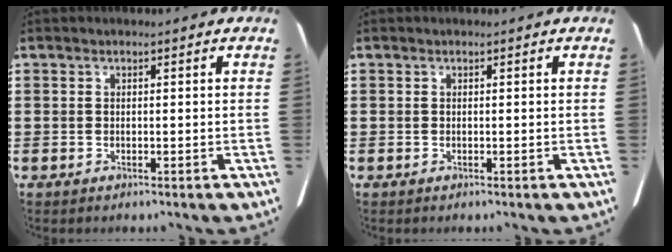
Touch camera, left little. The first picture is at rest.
{"total": 0.0}